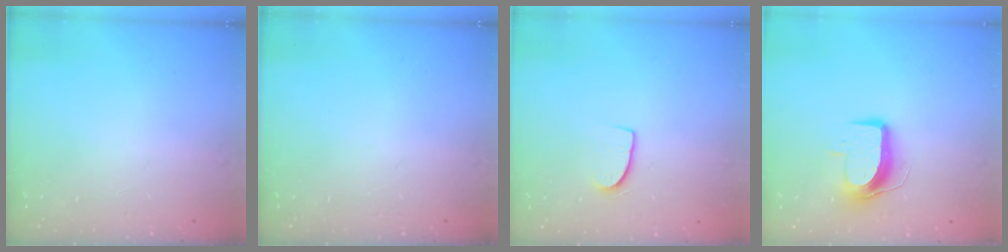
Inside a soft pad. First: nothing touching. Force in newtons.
{"total": 0.0}
{"total": 7.1, "press": 7.1, "slide": 0.5}
{"total": 10.6, "press": 10.6, "slide": 0.8}